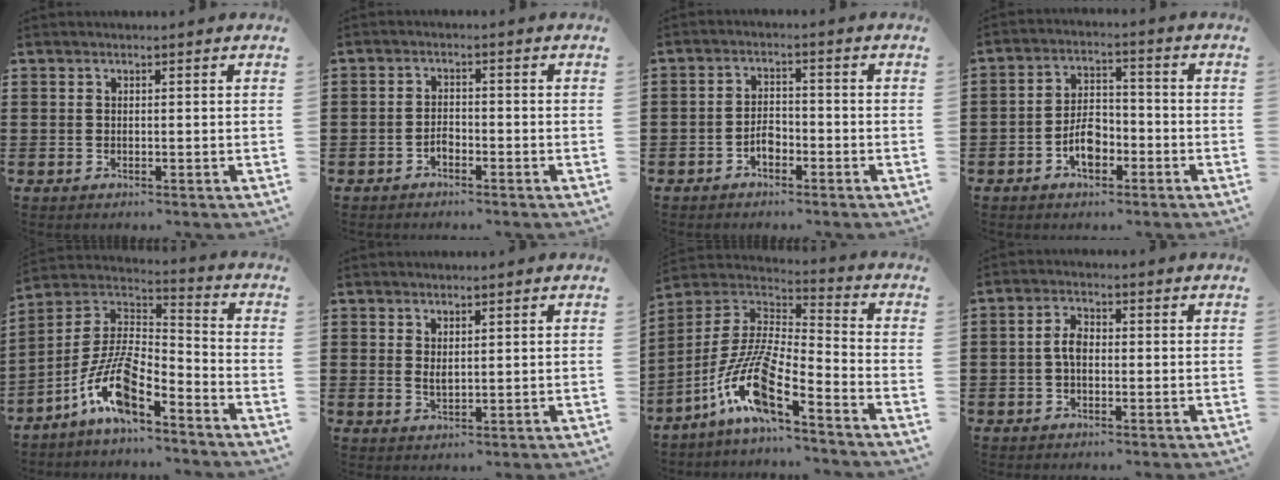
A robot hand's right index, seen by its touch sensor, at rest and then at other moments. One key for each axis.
{"total": 1.8, "fx": -1.3, "fy": 1.0, "fz": 0.8, "tx": -0.020, "ty": 0.001, "tz": -0.026}
{"total": 3.1, "fx": -1.7, "fy": 1.8, "fz": 1.9, "tx": -0.038, "ty": 0.004, "tz": -0.033}
{"total": 5.8, "fx": -2.5, "fy": 3.3, "fz": 4.1, "tx": -0.075, "ty": 0.003, "tz": -0.049}
{"total": 10.7, "fx": -7.0, "fy": 3.1, "fz": 7.5, "tx": -0.176, "ty": -0.007, "tz": -0.142}
{"total": 1.8, "fx": 1.0, "fy": 0.6, "fz": 1.3, "tx": -0.026, "ty": 0.001, "tz": 0.017}
{"total": 11.9, "fx": -7.5, "fy": 2.2, "fz": 9.0, "tx": -0.206, "ty": -0.013, "tz": -0.155}
{"total": 3.4, "fx": -0.5, "fy": 1.9, "fz": 2.8, "tx": -0.063, "ty": 0.002, "tz": -0.013}